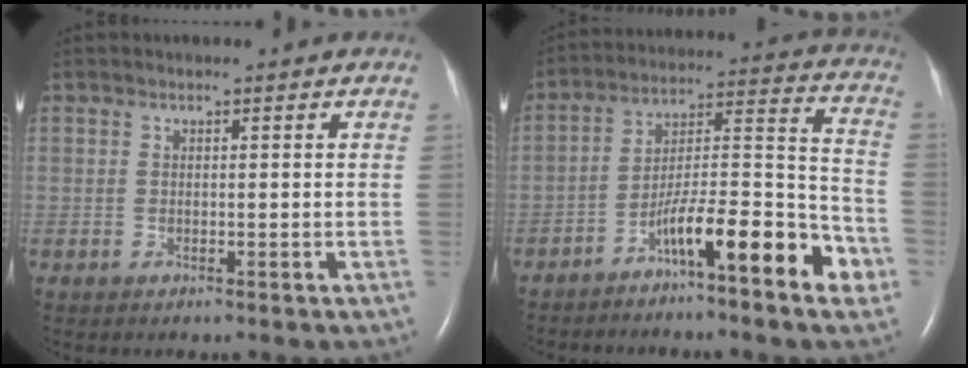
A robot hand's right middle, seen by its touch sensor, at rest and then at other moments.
{"total": 13.9, "force": [-7.8, 1.2, 11.5], "torque": [-0.172, 0.017, -0.130]}